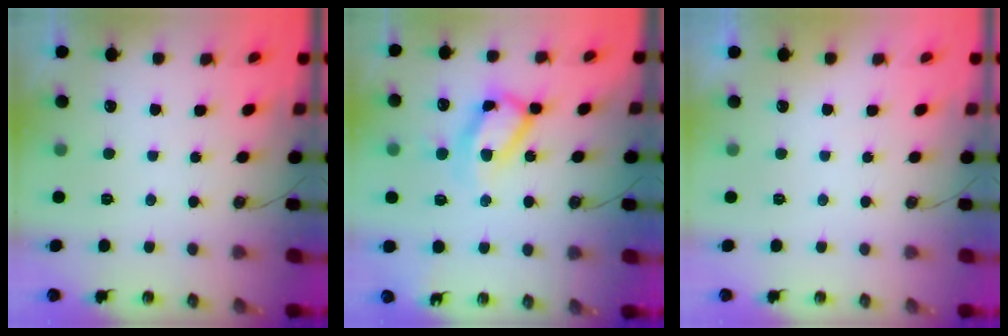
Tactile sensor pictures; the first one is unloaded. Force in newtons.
{"total": 12.4, "press": 12.3, "slide": 0.9}
{"total": 0.0}